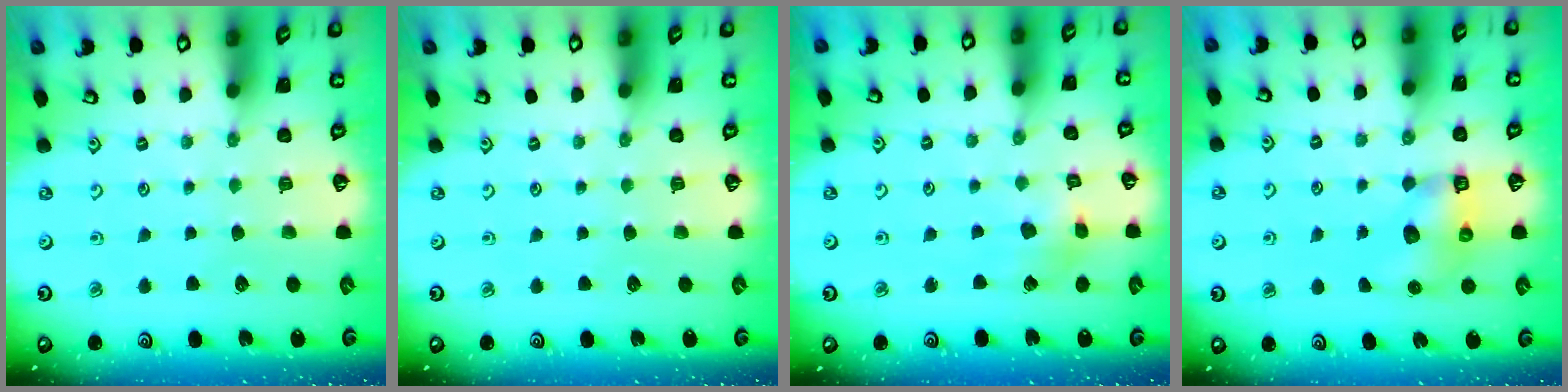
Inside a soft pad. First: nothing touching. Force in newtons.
{"total": 0.0}
{"total": 5.6, "press": 5.6, "slide": 0.6}
{"total": 7.0, "press": 7.0, "slide": 0.9}